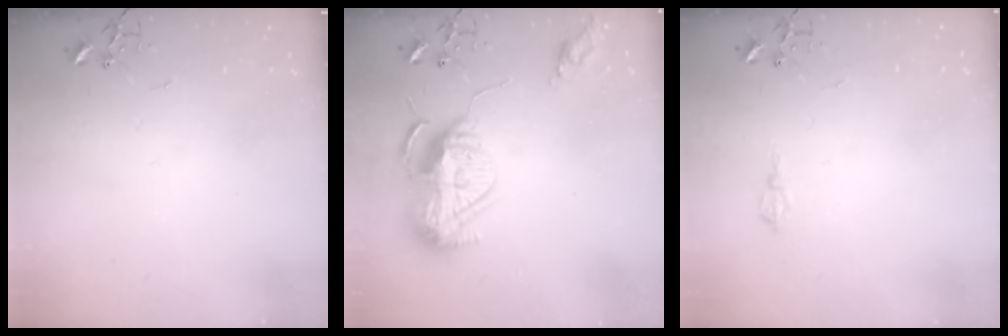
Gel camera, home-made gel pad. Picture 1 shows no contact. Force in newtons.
{"total": 14.8, "press": 14.8, "slide": 1.2}
{"total": 5.9, "press": 5.9, "slide": 0.8}